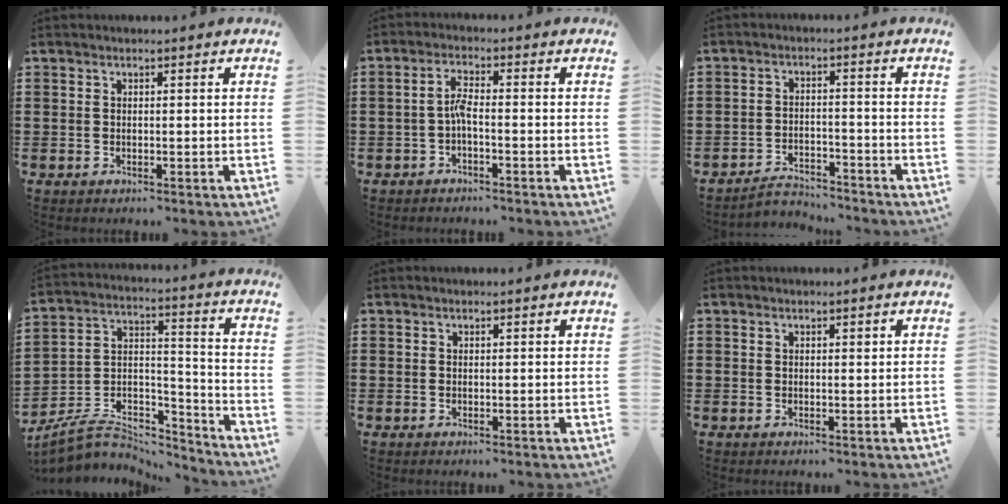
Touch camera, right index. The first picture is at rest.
{"total": 2.9, "force": [-1.1, 0.6, 2.6], "torque": [-0.058, 0.001, -0.023]}
{"total": 3.5, "force": [-3.4, 0.7, 0.3], "torque": [-0.011, 0.005, -0.070]}
{"total": 6.9, "force": [-5.5, 3.4, 2.2], "torque": [-0.052, 0.007, -0.105]}
{"total": 0.0}
{"total": 0.7, "force": [0.4, 0.3, 0.4], "torque": [-0.002, -0.002, 0.006]}